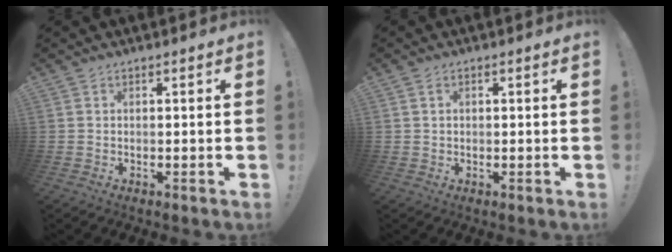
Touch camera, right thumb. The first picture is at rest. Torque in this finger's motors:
{"motor_torque": [-0.02, -0.08, -0.13, 0.38, 0.07]}